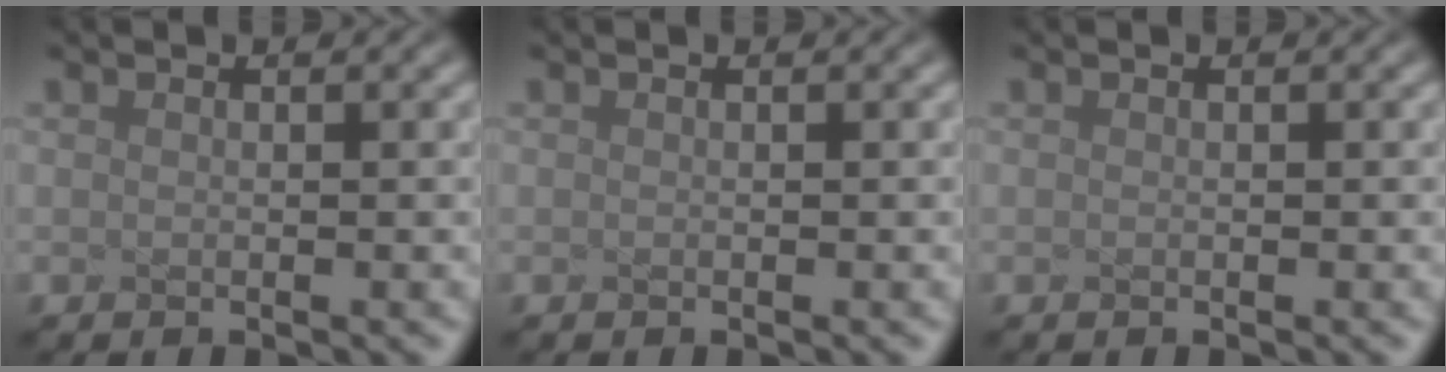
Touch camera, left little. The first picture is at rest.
{"total": 0.0}
{"total": 0.0}